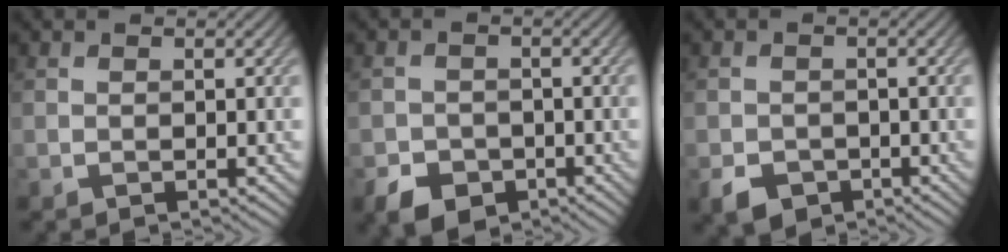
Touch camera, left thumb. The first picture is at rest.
{"total": 4.2, "force": [-2.5, 3.0, 1.6], "torque": [-0.031, -0.009, -0.049]}
{"total": 3.4, "force": [-1.9, 2.5, 1.4], "torque": [-0.028, -0.012, -0.039]}